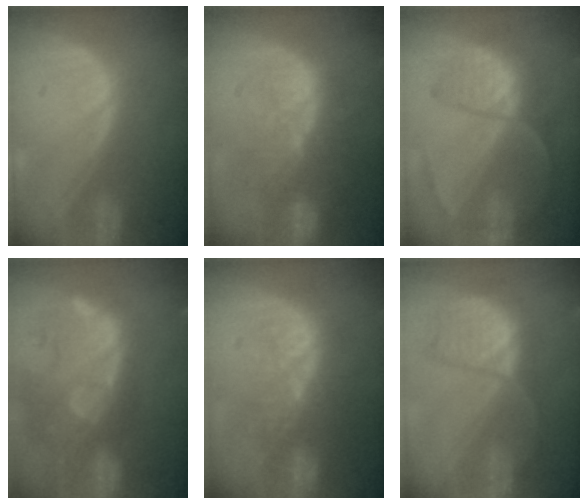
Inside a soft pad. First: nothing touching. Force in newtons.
{"total": 11.3, "press": 9.9, "slide": 5.5}
{"total": 7.6, "press": 7.0, "slide": 2.9}
{"total": 14.5, "press": 11.7, "slide": 8.5}
{"total": 9.3, "press": 8.8, "slide": 3.0}
{"total": 7.9, "press": 7.8, "slide": 1.3}